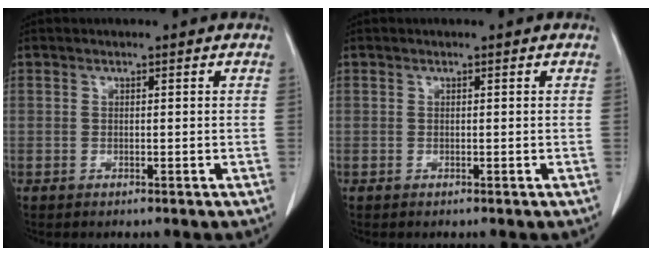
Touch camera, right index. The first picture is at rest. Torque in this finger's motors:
{"motor_torque": [0.00, 0.00, 0.00, 0.00]}